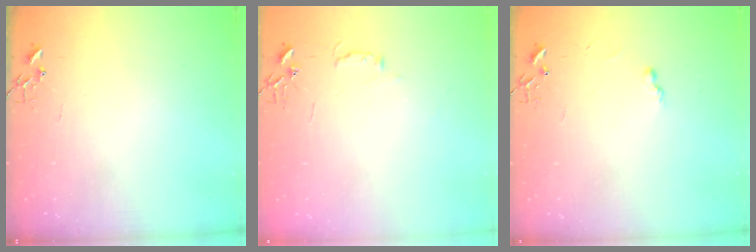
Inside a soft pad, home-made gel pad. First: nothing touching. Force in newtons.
{"total": 4.4, "press": 4.4, "slide": 0.6}
{"total": 5.2, "press": 5.2, "slide": 0.4}